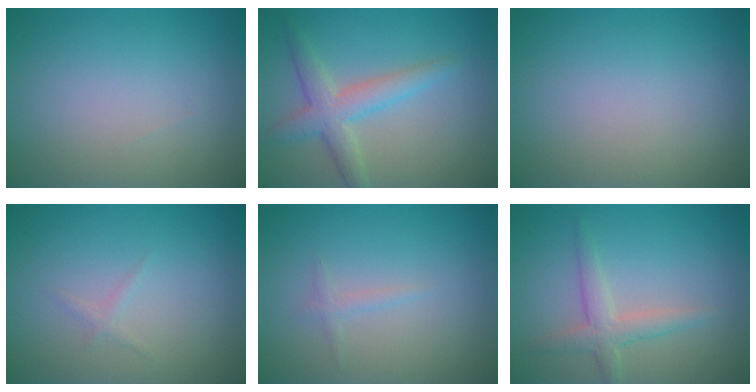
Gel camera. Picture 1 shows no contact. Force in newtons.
{"total": 3.7, "press": 3.7, "slide": 0.0}
{"total": 0.0}
{"total": 0.7, "press": 0.7, "slide": 0.1}
{"total": 0.8, "press": 0.8, "slide": 0.0}
{"total": 2.6, "press": 2.6, "slide": 0.1}